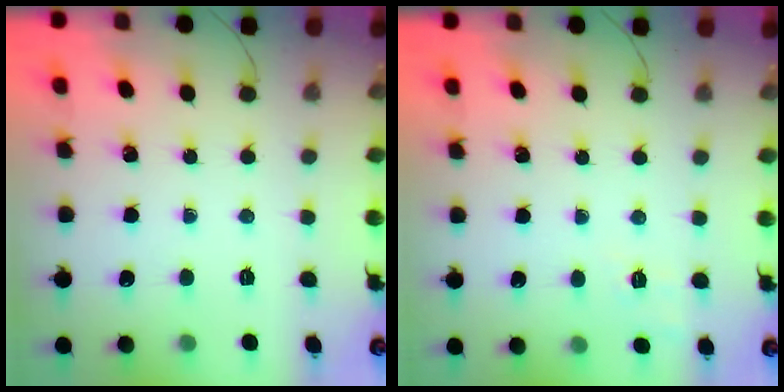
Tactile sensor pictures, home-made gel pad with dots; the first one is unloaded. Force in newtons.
{"total": 7.2, "press": 6.9, "slide": 1.8}